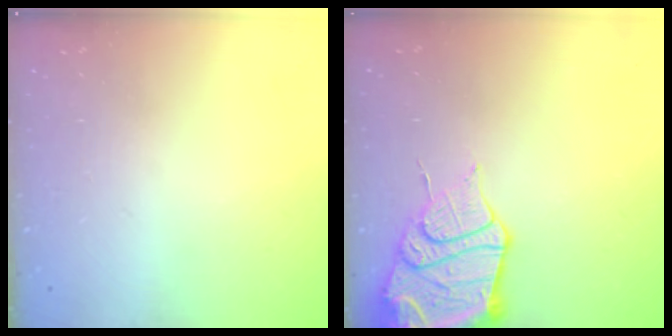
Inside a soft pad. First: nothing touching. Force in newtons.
{"total": 17.2, "press": 17.1, "slide": 1.7}